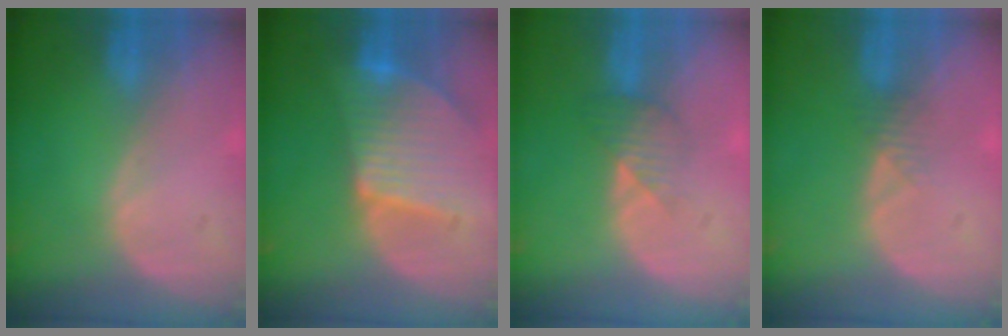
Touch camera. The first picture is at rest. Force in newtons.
{"total": 9.4, "press": 8.2, "slide": 4.7}
{"total": 3.4, "press": 3.1, "slide": 1.5}
{"total": 1.6, "press": 1.4, "slide": 0.9}